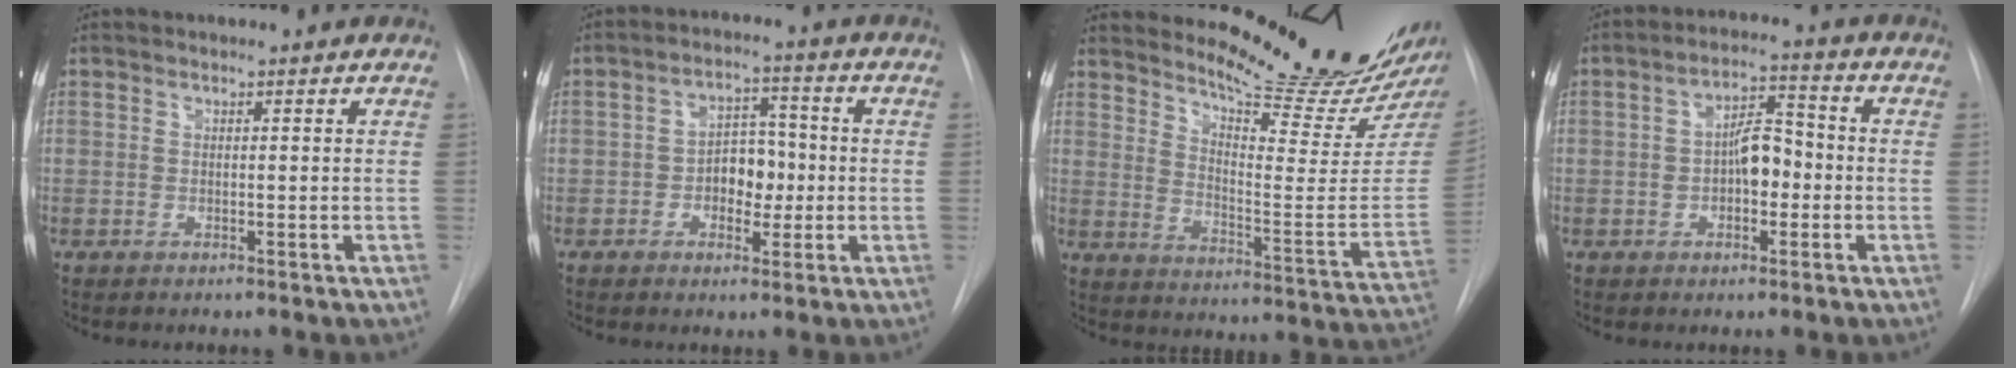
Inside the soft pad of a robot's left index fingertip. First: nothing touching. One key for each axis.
{"total": 6.2, "fx": -1.1, "fy": 4.0, "fz": 4.6, "tx": -0.071, "ty": 0.019, "tz": -0.017}
{"total": 18.3, "fx": 16.9, "fy": -1.4, "fz": 6.7, "tx": -0.109, "ty": -0.117, "tz": 0.234}
{"total": 6.2, "fx": -0.9, "fy": 3.1, "fz": 5.3, "tx": -0.092, "ty": 0.020, "tz": -0.018}